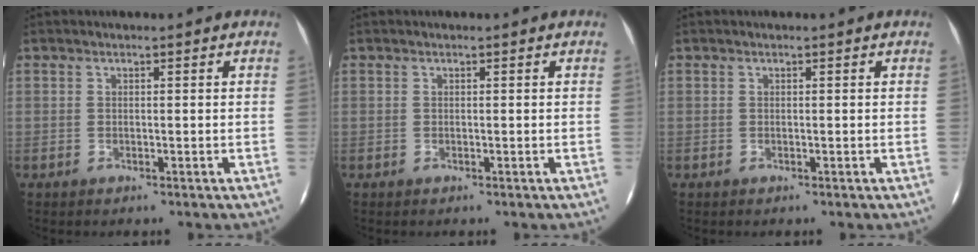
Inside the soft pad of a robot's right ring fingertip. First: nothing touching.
{"total": 0.0}
{"total": 0.0}